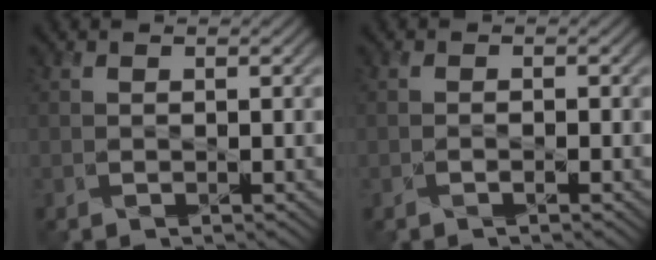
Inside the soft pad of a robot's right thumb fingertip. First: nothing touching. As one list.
[{"total": 0.6, "force": [-0.5, 0.1, 0.3], "torque": [-0.004, 0.004, -0.013]}]